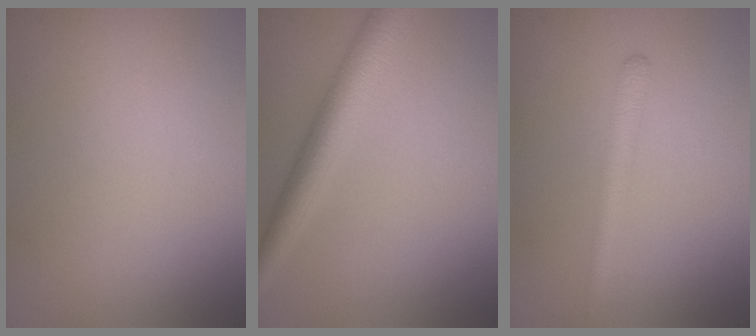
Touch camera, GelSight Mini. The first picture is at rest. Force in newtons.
{"total": 4.9, "press": 4.9, "slide": 0.1}
{"total": 1.8, "press": 1.8, "slide": 0.1}